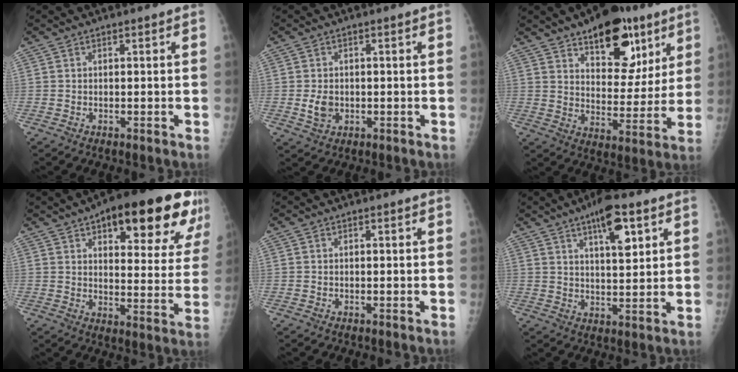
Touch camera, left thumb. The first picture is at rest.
{"total": 3.3, "force": [-0.5, 2.5, 2.0], "torque": [-0.031, -0.002, -0.005]}
{"total": 17.2, "force": [9.8, 9.0, 10.9], "torque": [-0.099, -0.048, 0.146]}
{"total": 22.5, "force": [12.3, 7.9, 17.1], "torque": [-0.185, -0.025, 0.164]}
{"total": 0.0}
{"total": 9.2, "force": [4.8, 2.9, 7.3], "torque": [-0.102, -0.023, 0.075]}